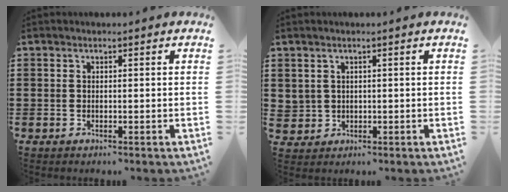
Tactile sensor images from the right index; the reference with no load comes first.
{"total": 1.6, "force": [0.8, 1.4, 0.1], "torque": [-0.010, 0.007, 0.015]}